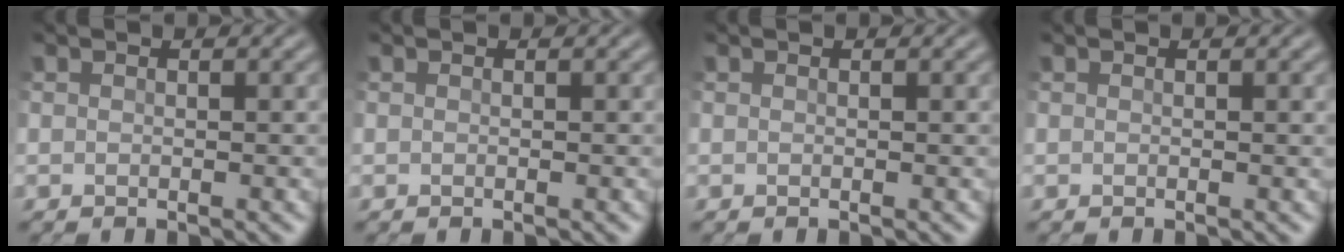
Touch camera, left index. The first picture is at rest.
{"total": 0.0}
{"total": 0.0}
{"total": 0.6, "force": [0.3, 0.1, 0.6], "torque": [-0.005, 0.005, 0.004]}